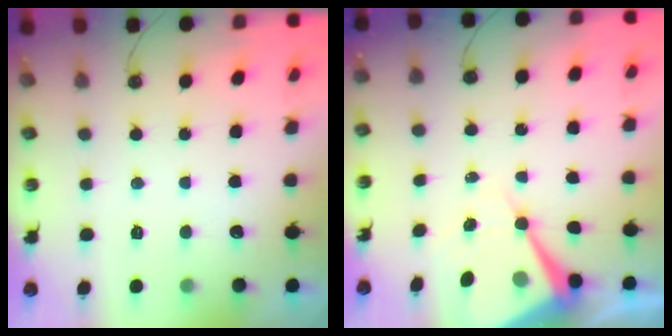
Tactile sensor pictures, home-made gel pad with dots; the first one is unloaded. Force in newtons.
{"total": 11.7, "press": 11.7, "slide": 0.9}